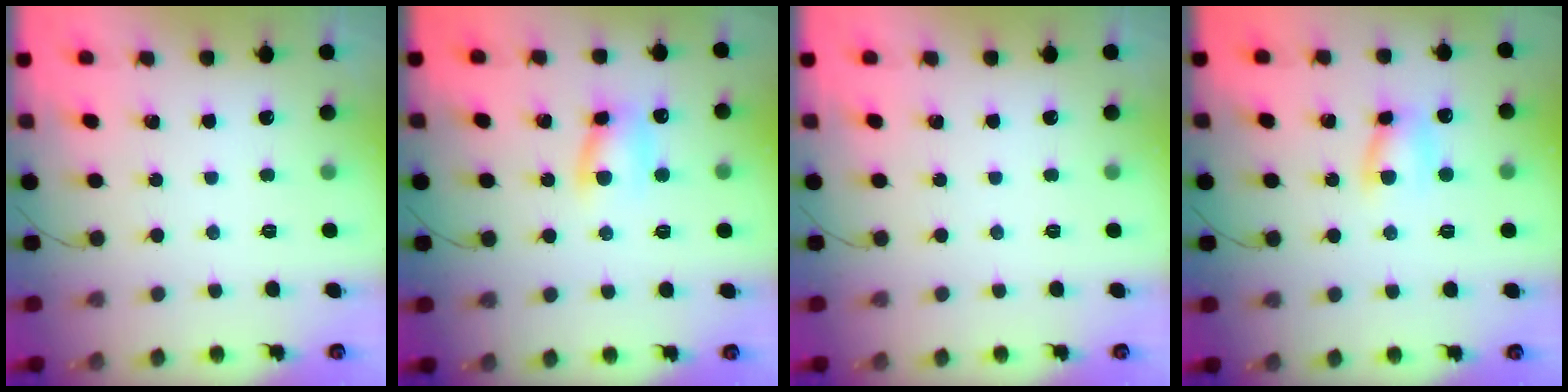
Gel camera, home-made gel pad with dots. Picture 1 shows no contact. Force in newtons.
{"total": 7.7, "press": 7.7, "slide": 0.4}
{"total": 0.0}
{"total": 6.4, "press": 6.4, "slide": 0.1}